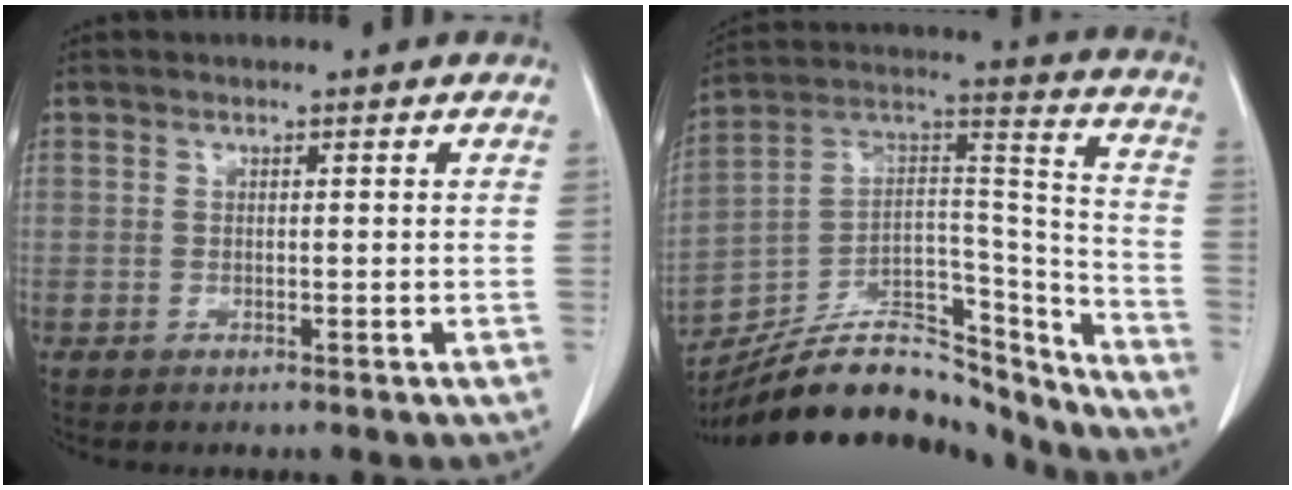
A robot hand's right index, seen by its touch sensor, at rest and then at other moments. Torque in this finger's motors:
{"motor_torque": [-0.97, -0.79, -0.10, -0.07]}